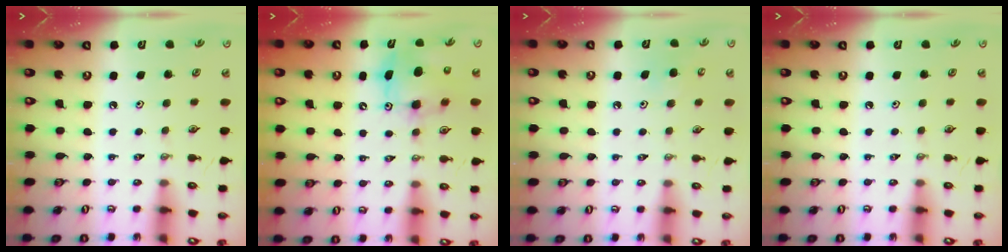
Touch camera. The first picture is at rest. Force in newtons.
{"total": 8.1, "press": 7.8, "slide": 2.2}
{"total": 6.0, "press": 5.9, "slide": 0.5}
{"total": 0.0}